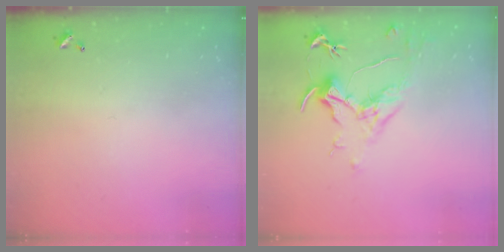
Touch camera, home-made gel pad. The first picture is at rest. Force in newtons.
{"total": 1.6, "press": 1.4, "slide": 0.7}